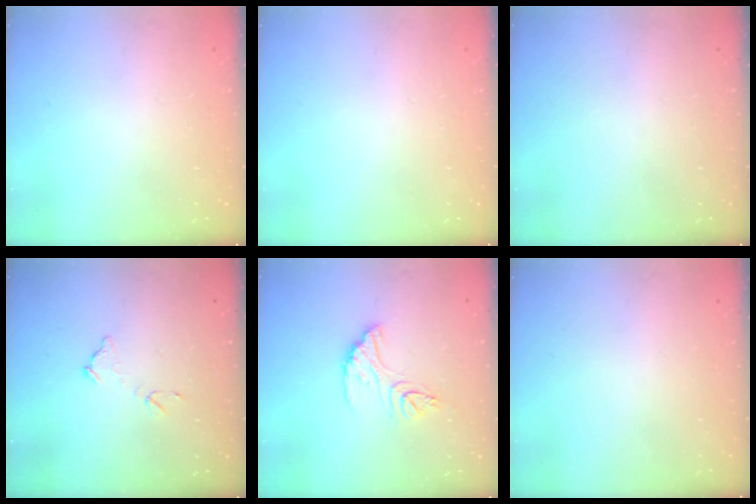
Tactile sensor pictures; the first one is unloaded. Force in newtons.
{"total": 0.0}
{"total": 0.0}
{"total": 6.9, "press": 6.9, "slide": 0.4}
{"total": 12.5, "press": 12.4, "slide": 1.0}
{"total": 0.0}